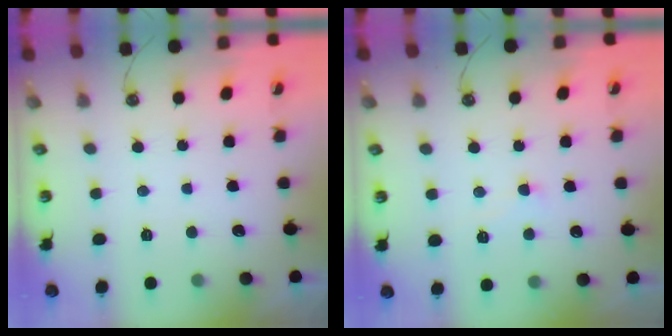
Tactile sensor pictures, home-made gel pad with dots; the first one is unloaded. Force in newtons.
{"total": 2.1, "press": 2.1, "slide": 0.2}